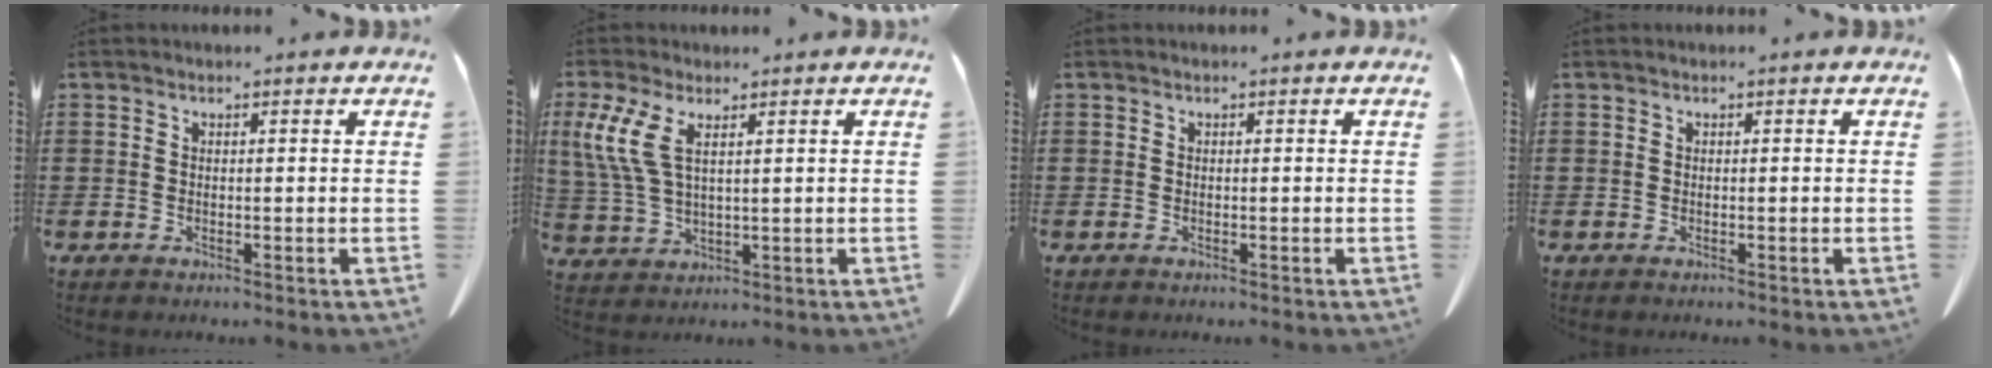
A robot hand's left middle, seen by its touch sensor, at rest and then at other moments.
{"total": 6.5, "force": [2.9, 2.5, 5.3], "torque": [-0.135, -0.002, 0.047]}
{"total": 0.0}
{"total": 0.0}